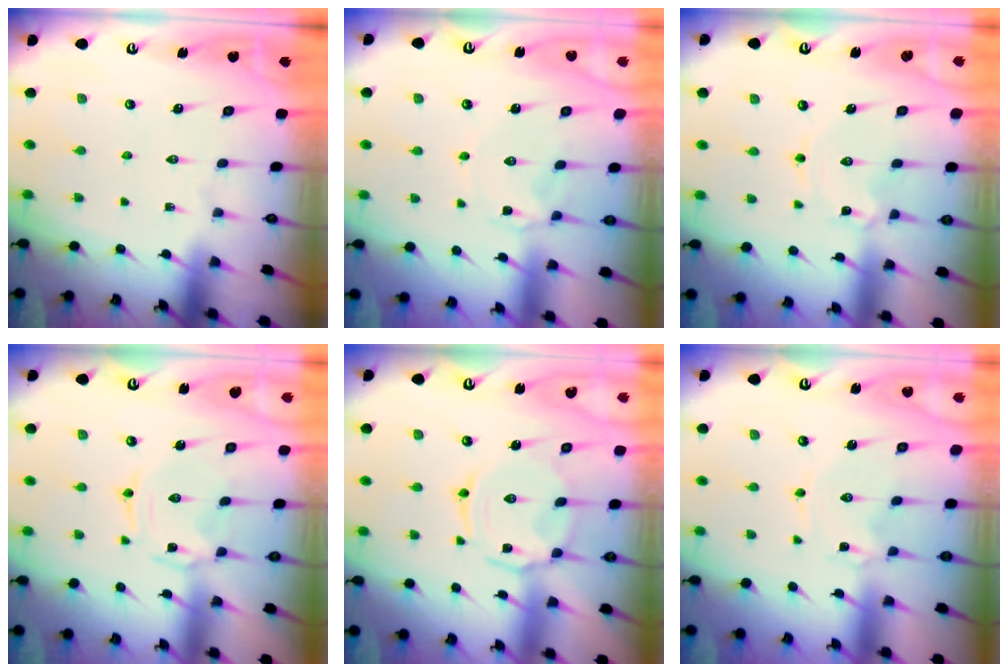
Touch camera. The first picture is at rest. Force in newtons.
{"total": 2.7, "press": 2.6, "slide": 0.4}
{"total": 1.6, "press": 1.6, "slide": 0.1}
{"total": 1.0, "press": 1.0, "slide": 0.2}
{"total": 6.0, "press": 6.0, "slide": 0.6}
{"total": 0.0}